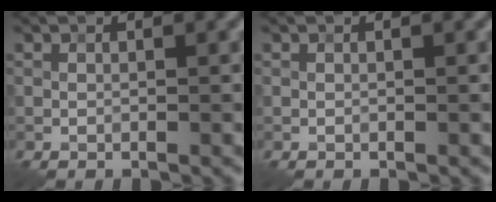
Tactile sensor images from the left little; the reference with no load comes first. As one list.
[{"total": 0.0}]